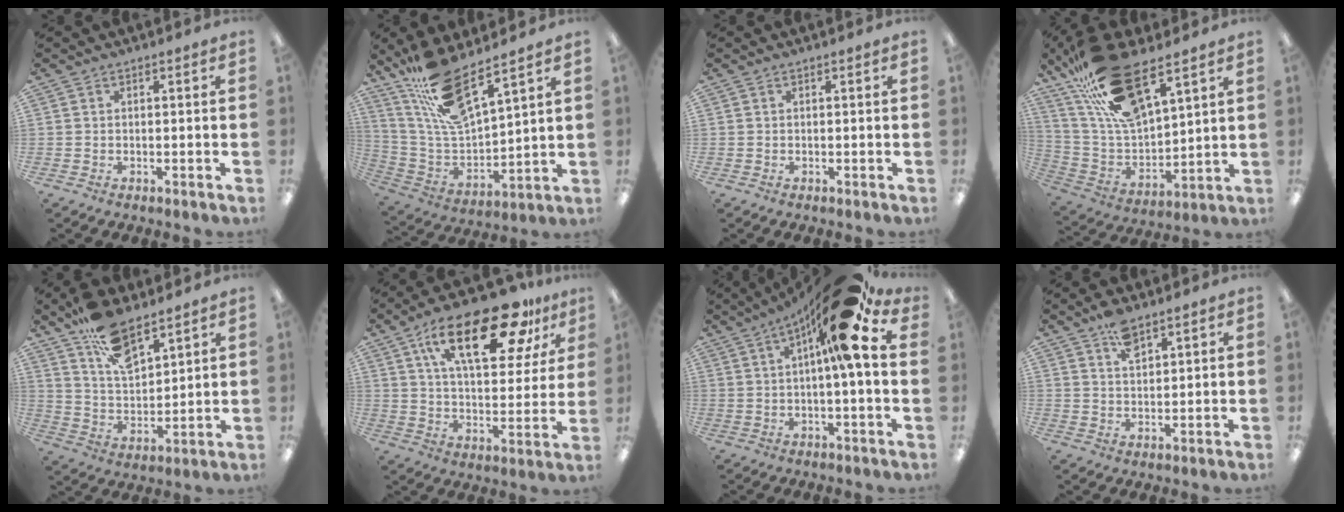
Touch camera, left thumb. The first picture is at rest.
{"total": 15.5, "force": [12.3, 3.6, 8.8], "torque": [-0.193, -0.076, 0.219]}
{"total": 0.0}
{"total": 22.1, "force": [15.2, 7.9, 14.0], "torque": [-0.281, -0.070, 0.269]}
{"total": 12.8, "force": [9.4, 5.4, 6.8], "torque": [-0.116, -0.055, 0.172]}
{"total": 23.9, "force": [13.5, 9.9, 17.0], "torque": [-0.267, -0.052, 0.219]}
{"total": 18.5, "force": [6.6, 4.2, 16.8], "torque": [-0.262, -0.027, 0.096]}
{"total": 5.7, "force": [4.0, 2.3, 3.4], "torque": [-0.059, -0.014, 0.071]}